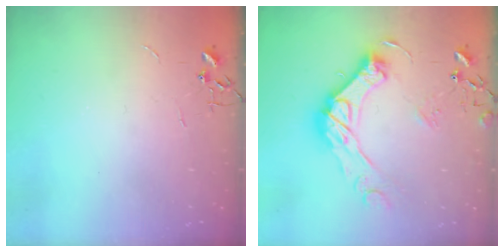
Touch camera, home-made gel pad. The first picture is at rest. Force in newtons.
{"total": 18.7, "press": 18.6, "slide": 1.4}